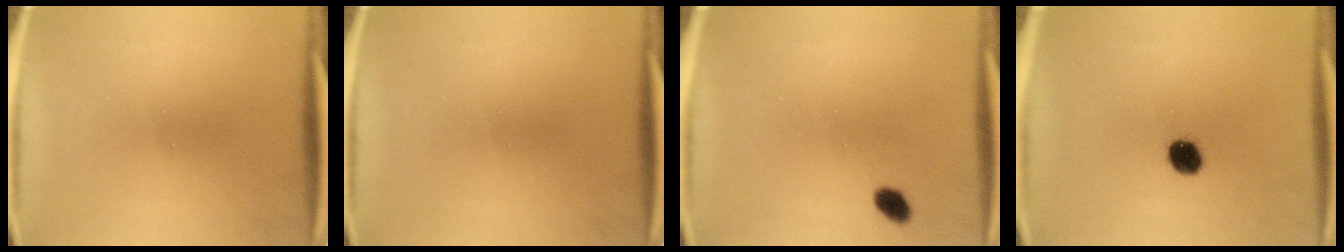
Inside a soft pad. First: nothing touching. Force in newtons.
{"total": 0.0}
{"total": 2.4}
{"total": 5.0}